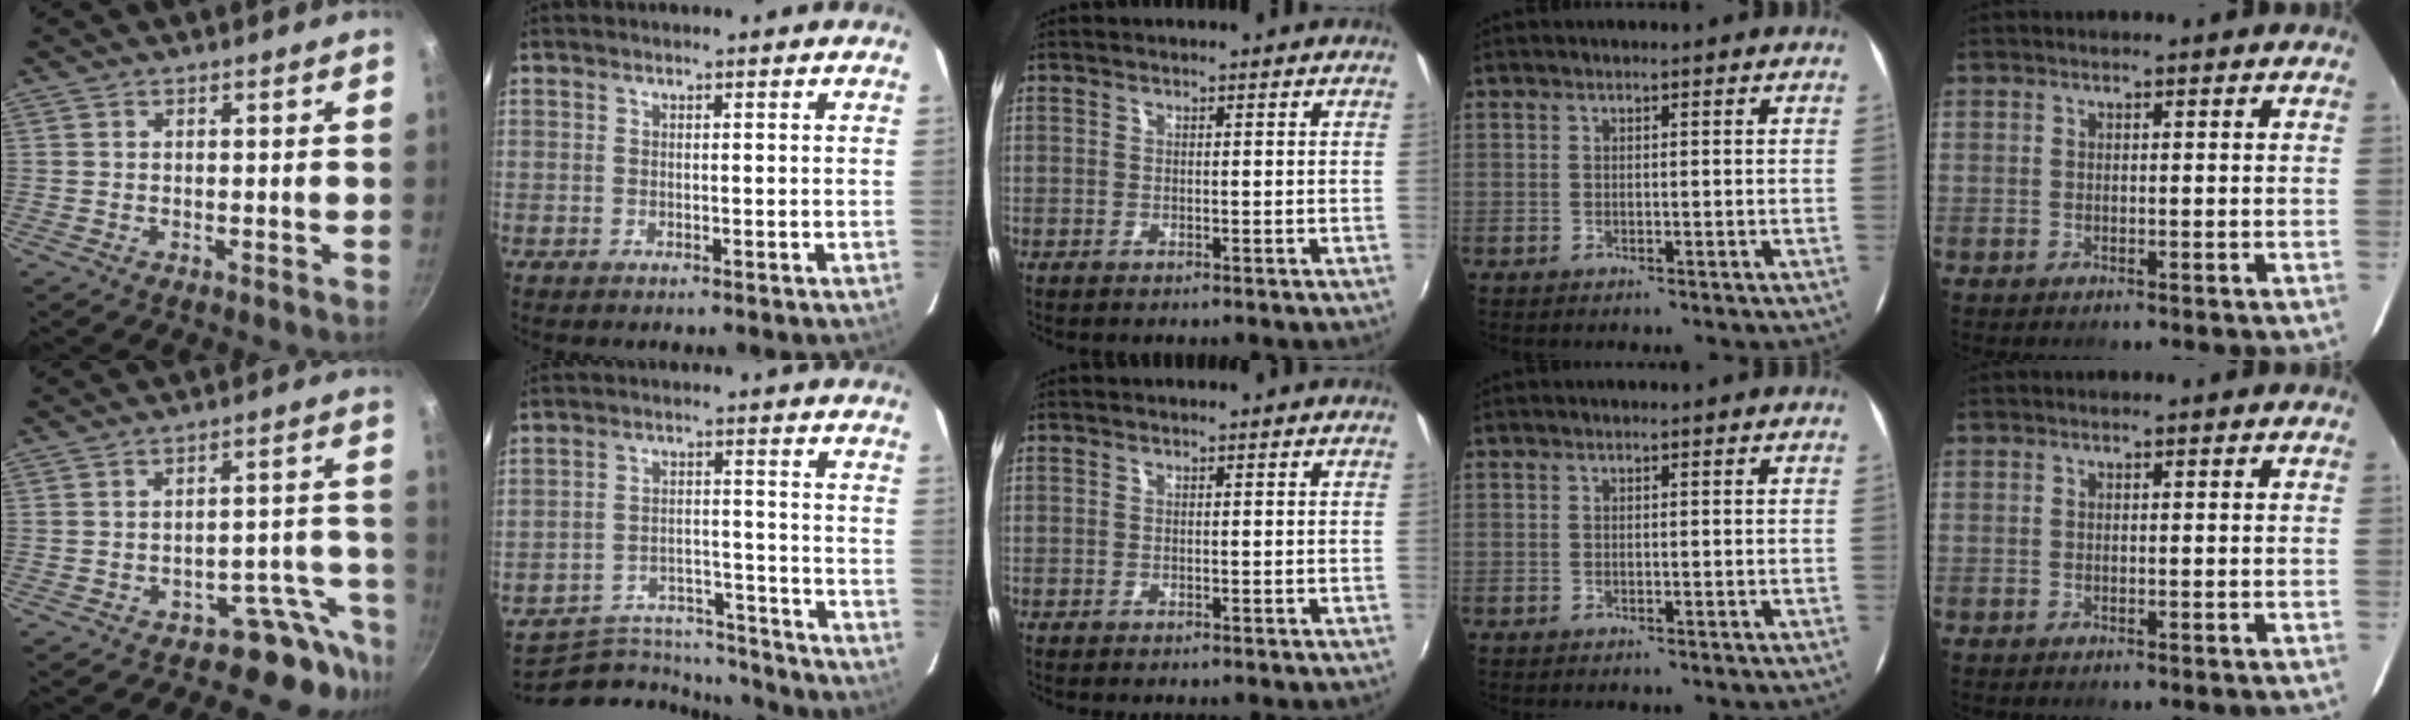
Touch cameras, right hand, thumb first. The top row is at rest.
{"thumb": {"total": 7.9, "force": [-6.7, 3.9, 1.6], "torque": [0.059, 0.084, -0.099]}, "index": {"total": 13.9, "force": [-13.3, 3.5, 2.2], "torque": [-0.054, 0.022, -0.191]}}